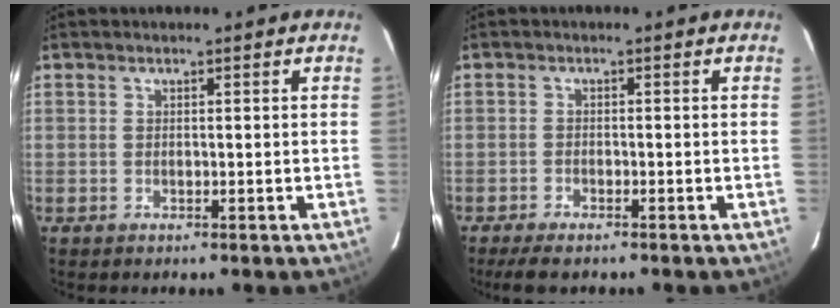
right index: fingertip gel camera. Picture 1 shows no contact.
{"total": 3.9, "force": [-3.2, 1.1, 2.1], "torque": [-0.036, -0.010, -0.046]}